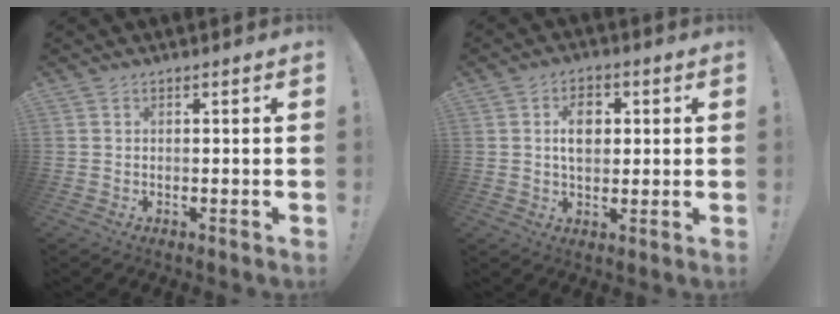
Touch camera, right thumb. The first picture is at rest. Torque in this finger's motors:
{"motor_torque": [-0.21, 0.14, 0.69, -0.04, -0.05]}